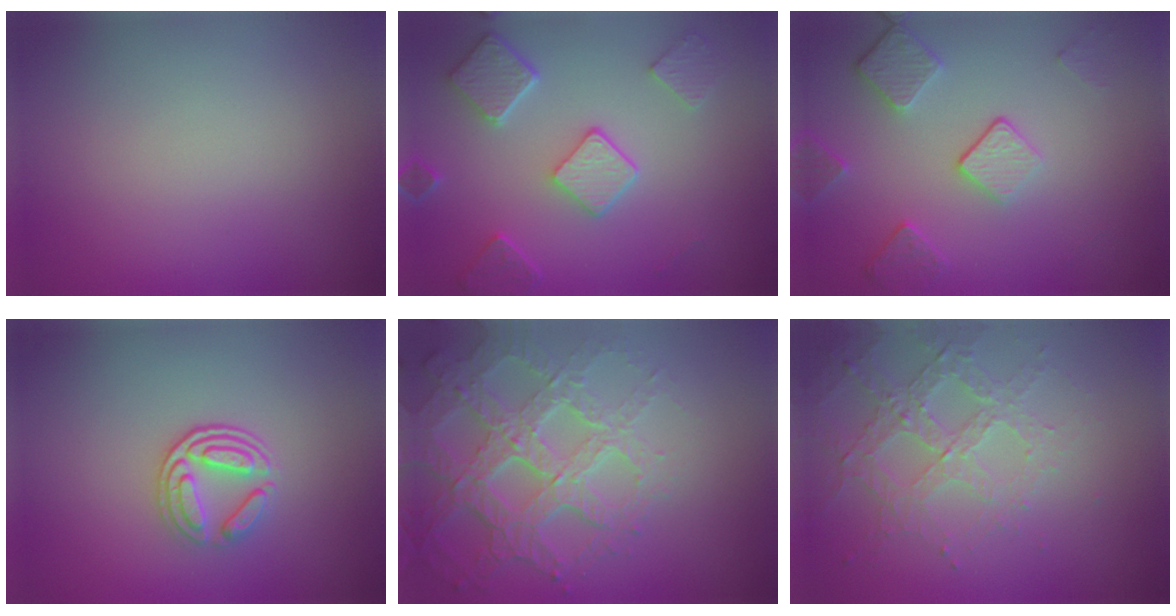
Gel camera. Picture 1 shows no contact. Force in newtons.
{"total": 4.8, "press": 3.9, "slide": 2.9}
{"total": 4.0, "press": 3.1, "slide": 2.5}
{"total": 3.1, "press": 2.6, "slide": 1.7}
{"total": 7.1, "press": 5.1, "slide": 5.0}
{"total": 3.2, "press": 3.0, "slide": 1.0}